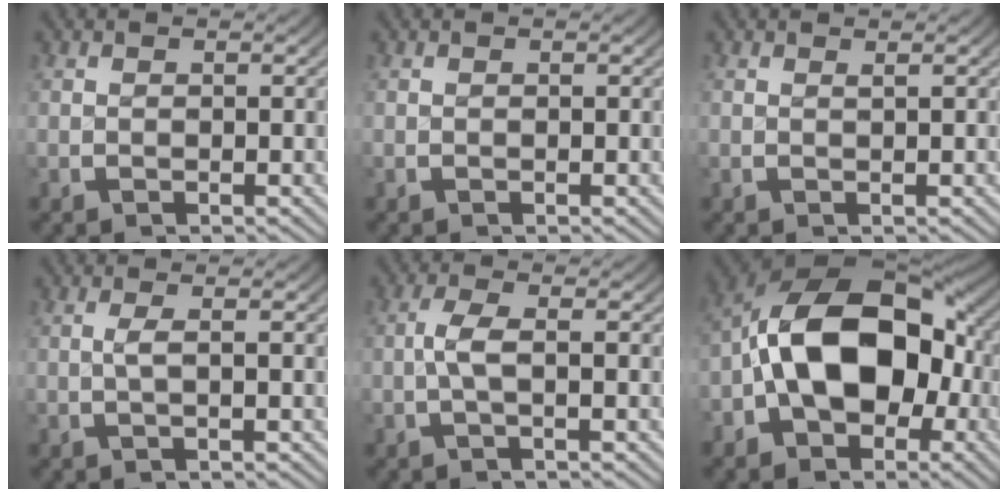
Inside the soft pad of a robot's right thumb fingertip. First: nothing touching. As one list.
[{"total": 0.0}, {"total": 0.6, "force": [0.5, -0.1, 0.3], "torque": [-0.003, 0.000, 0.009]}, {"total": 1.6, "force": [0.1, 0.2, 1.6], "torque": [-0.033, 0.000, 0.002]}, {"total": 2.6, "force": [-0.4, 0.8, 2.5], "torque": [-0.062, 0.000, -0.010]}, {"total": 15.5, "force": [-1.4, 10.5, 11.3], "torque": [-0.218, -0.040, -0.014]}]